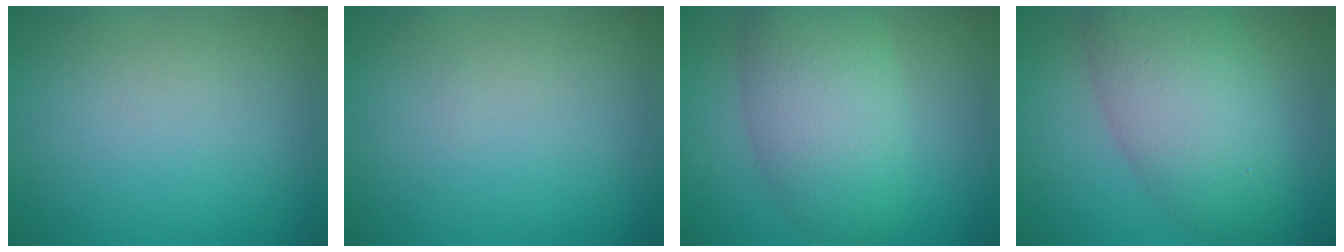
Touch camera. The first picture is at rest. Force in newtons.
{"total": 0.0}
{"total": 7.0, "press": 7.0, "slide": 0.2}
{"total": 8.3, "press": 8.3, "slide": 0.3}